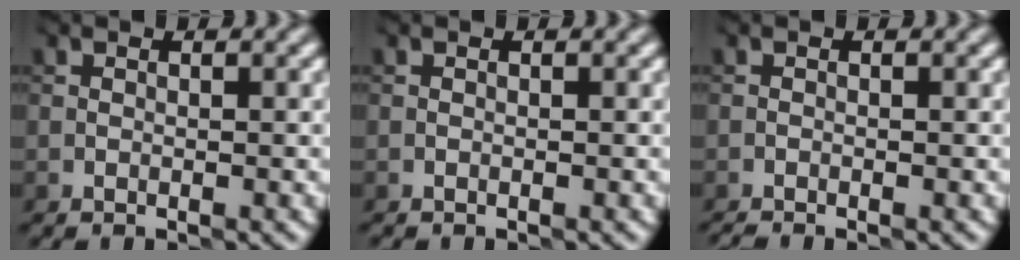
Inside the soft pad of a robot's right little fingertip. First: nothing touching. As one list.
[{"total": 0.0}, {"total": 1.2, "force": [-1.2, 0.0, 0.2], "torque": [-0.010, -0.007, -0.029]}]